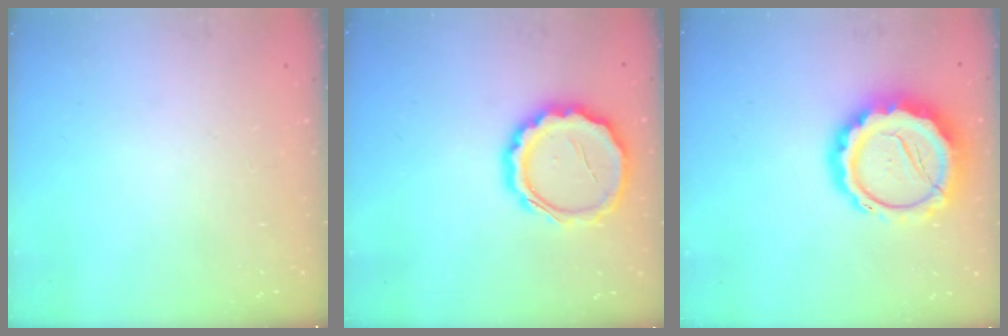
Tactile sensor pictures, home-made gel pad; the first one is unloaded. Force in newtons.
{"total": 13.5, "press": 13.4, "slide": 1.8}
{"total": 17.0, "press": 16.6, "slide": 3.5}